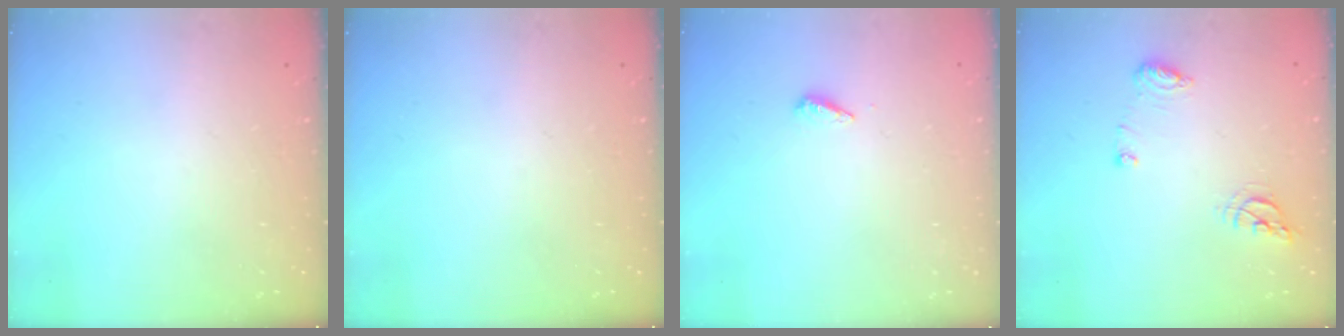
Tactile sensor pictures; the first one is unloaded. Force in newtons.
{"total": 0.0}
{"total": 2.9, "press": 2.9, "slide": 0.3}
{"total": 8.1, "press": 8.1, "slide": 0.4}